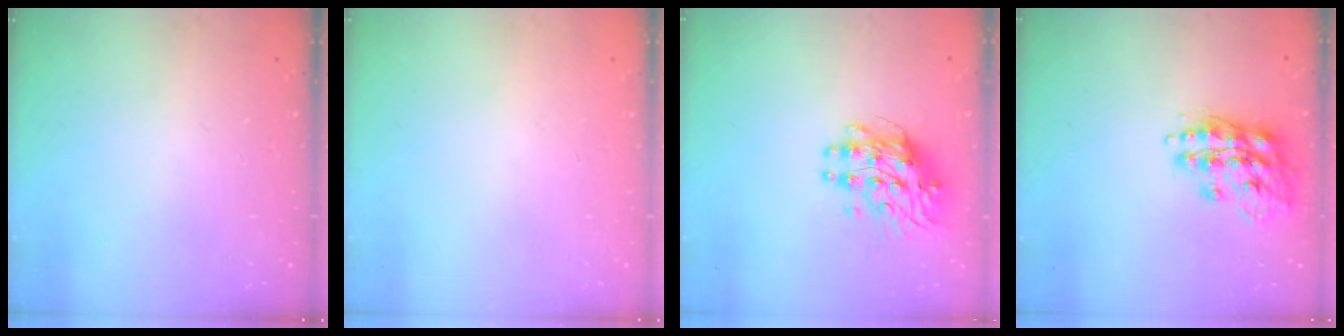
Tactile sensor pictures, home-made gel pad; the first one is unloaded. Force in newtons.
{"total": 0.0}
{"total": 9.8, "press": 9.7, "slide": 0.8}
{"total": 15.5, "press": 15.5, "slide": 1.4}